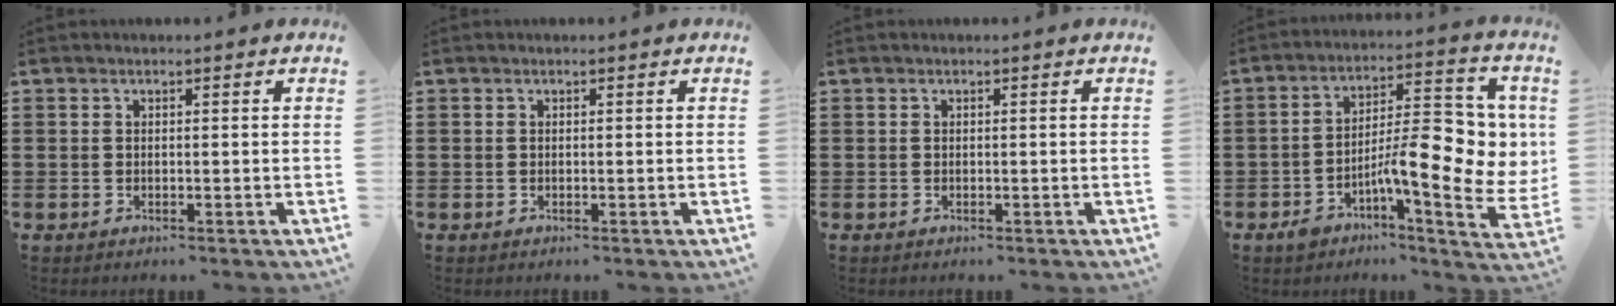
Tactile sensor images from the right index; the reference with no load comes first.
{"total": 0.0}
{"total": 0.0}
{"total": 12.6, "force": [-1.4, 4.7, 11.6], "torque": [-0.158, -0.011, -0.026]}